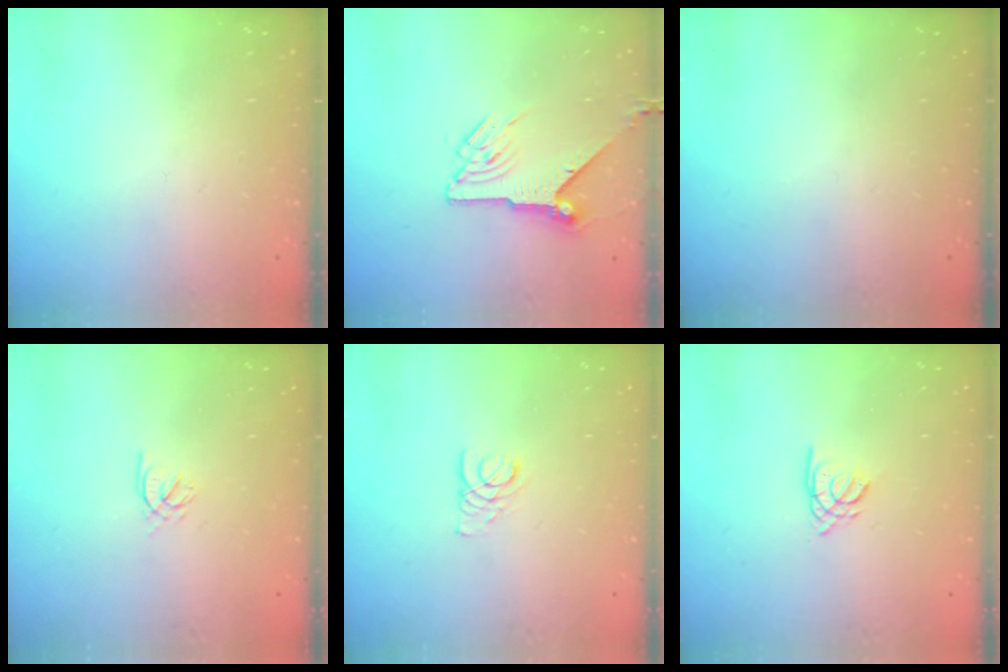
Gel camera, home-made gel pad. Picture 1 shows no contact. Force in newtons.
{"total": 7.8, "press": 7.8, "slide": 0.2}
{"total": 0.0}
{"total": 2.0, "press": 1.9, "slide": 0.5}
{"total": 1.9, "press": 1.9, "slide": 0.2}
{"total": 2.2, "press": 2.2, "slide": 0.0}